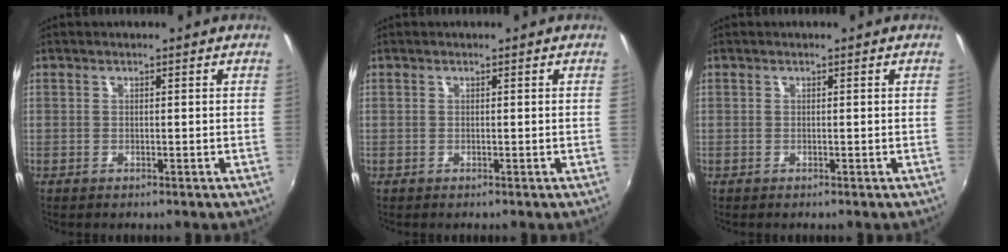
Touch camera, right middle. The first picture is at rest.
{"total": 0.0}
{"total": 0.0}